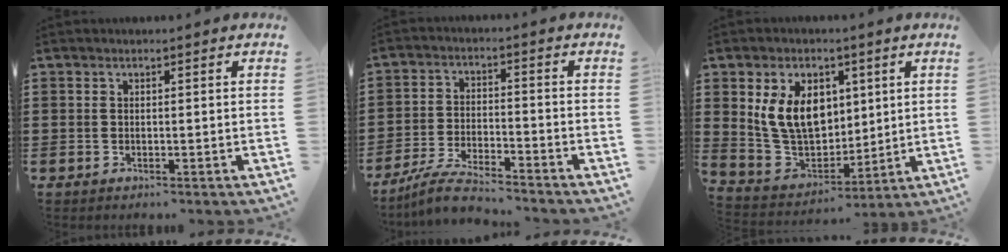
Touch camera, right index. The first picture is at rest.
{"total": 5.9, "force": [-5.5, 0.3, 1.9], "torque": [-0.050, -0.004, -0.109]}
{"total": 10.5, "force": [2.8, 7.7, 6.5], "torque": [-0.167, 0.010, 0.051]}